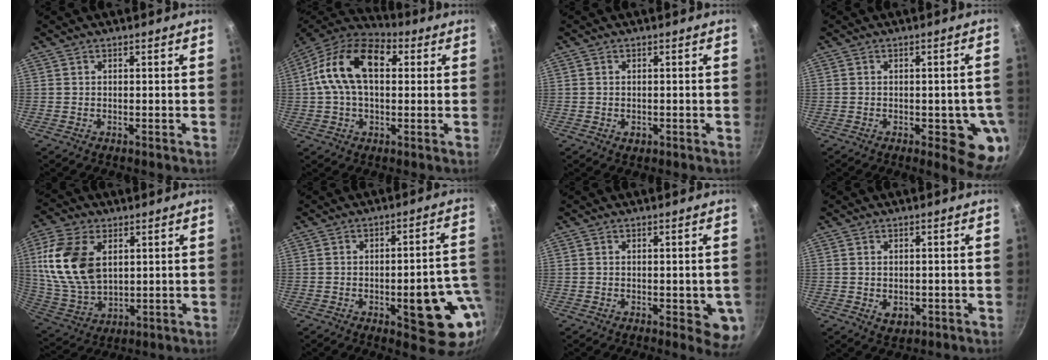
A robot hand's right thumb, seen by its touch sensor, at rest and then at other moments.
{"total": 16.4, "force": [2.9, 10.0, 12.7], "torque": [-0.202, 0.026, 0.027]}
{"total": 1.5, "force": [-0.5, 1.2, 0.8], "torque": [-0.010, 0.000, -0.007]}
{"total": 8.7, "force": [-2.4, 3.4, 7.6], "torque": [-0.054, 0.000, -0.028]}
{"total": 16.6, "force": [4.3, 10.4, 12.2], "torque": [-0.227, -0.014, 0.095]}
{"total": 15.8, "force": [-4.1, 6.1, 14.0], "torque": [-0.129, 0.028, -0.051]}
{"total": 6.4, "force": [-1.4, 2.8, 5.6], "torque": [-0.045, -0.003, -0.015]}
{"total": 3.3, "force": [-0.5, 2.5, 2.1], "torque": [-0.030, -0.005, -0.003]}